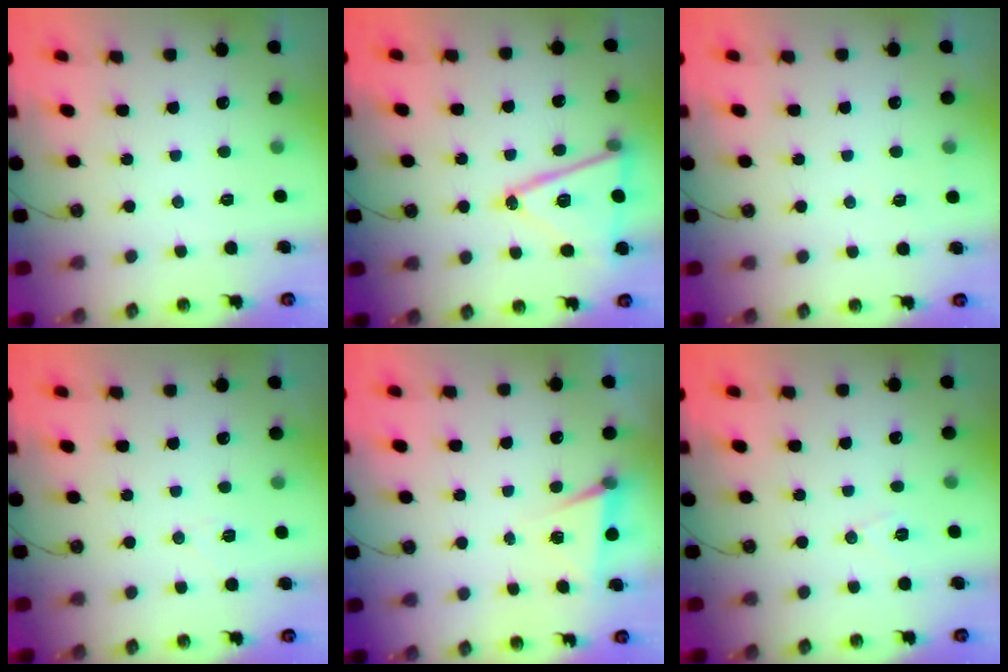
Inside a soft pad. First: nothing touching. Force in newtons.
{"total": 16.2, "press": 15.8, "slide": 3.6}
{"total": 3.9, "press": 1.9, "slide": 3.4}
{"total": 6.3, "press": 5.6, "slide": 2.9}
{"total": 5.2, "press": 2.7, "slide": 4.5}
{"total": 6.5, "press": 4.7, "slide": 4.5}